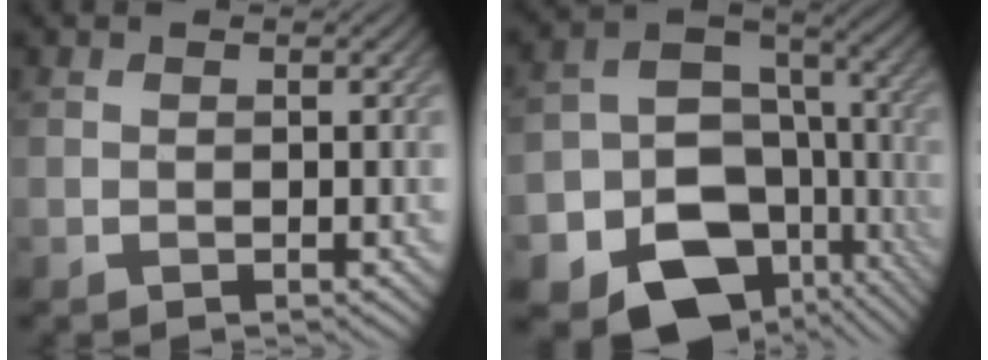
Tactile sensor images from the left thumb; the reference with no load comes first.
{"total": 17.9, "force": [-8.1, 13.6, 8.5], "torque": [-0.163, -0.047, -0.109]}